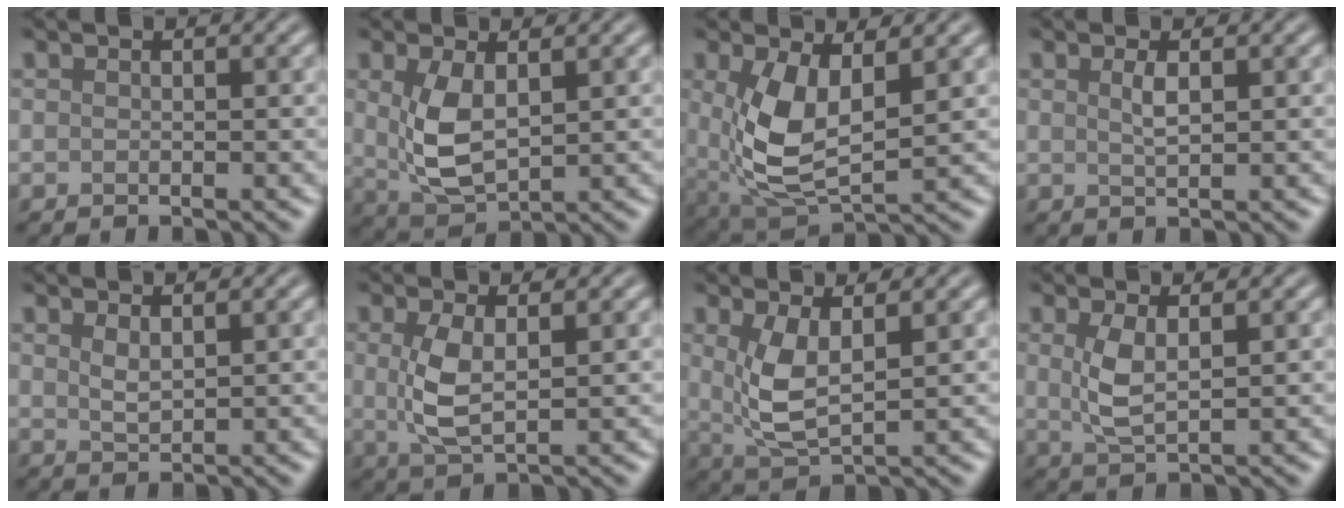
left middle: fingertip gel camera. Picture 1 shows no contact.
{"total": 4.7, "force": [0.9, 2.5, 4.0], "torque": [-0.095, -0.006, 0.025]}
{"total": 6.9, "force": [1.0, 3.2, 6.0], "torque": [-0.135, -0.013, 0.024]}
{"total": 1.5, "force": [0.6, 0.4, 1.3], "torque": [-0.027, 0.000, 0.011]}
{"total": 1.5, "force": [0.9, 0.6, 1.0], "torque": [-0.025, -0.003, 0.022]}
{"total": 3.8, "force": [0.6, 1.5, 3.4], "torque": [-0.081, -0.004, 0.015]}
{"total": 4.4, "force": [1.0, 1.9, 3.9], "torque": [-0.089, -0.008, 0.026]}
{"total": 3.1, "force": [0.8, 1.1, 2.7], "torque": [-0.065, -0.003, 0.019]}